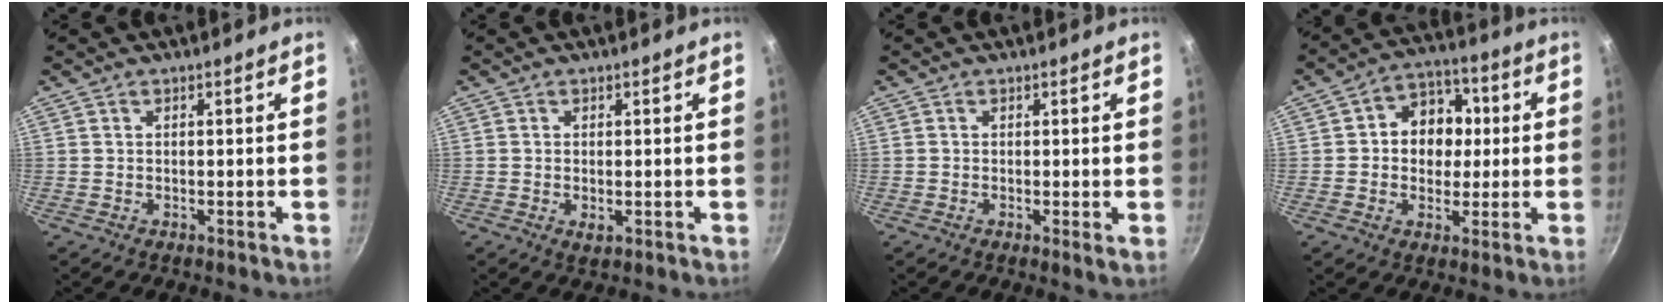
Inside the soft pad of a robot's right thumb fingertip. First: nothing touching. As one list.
[{"total": 1.8, "force": [-0.3, 0.9, 1.5], "torque": [-0.027, -0.005, -0.002]}, {"total": 1.1, "force": [0.0, 0.2, 1.1], "torque": [-0.019, -0.005, -0.004]}, {"total": 10.8, "force": [1.0, 8.9, 6.1], "torque": [-0.039, 0.011, 0.002]}]